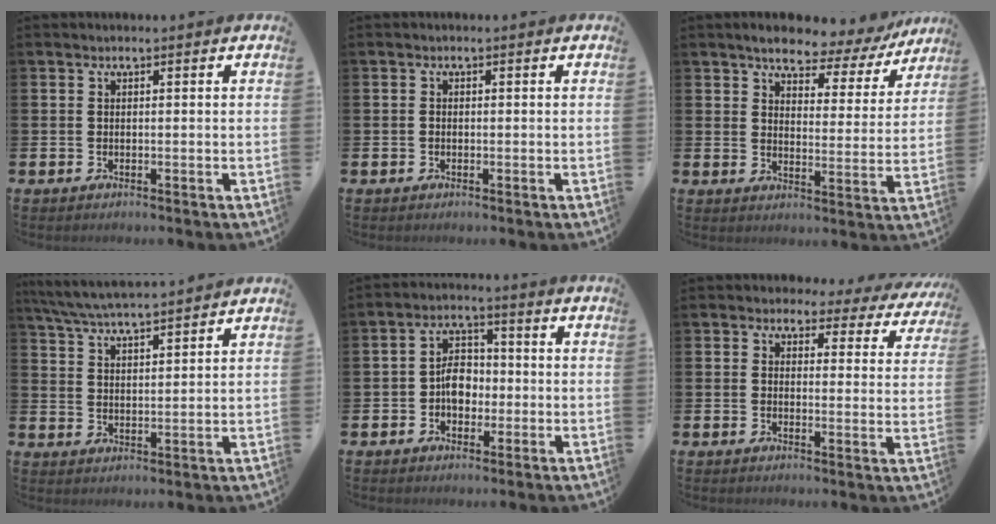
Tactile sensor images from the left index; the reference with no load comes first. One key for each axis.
{"total": 0.6, "fx": -0.3, "fy": 0.4, "fz": 0.2, "tx": -0.012, "ty": 0.006, "tz": -0.005}
{"total": 5.4, "fx": 5.0, "fy": 1.3, "fz": 1.5, "tx": -0.045, "ty": -0.041, "tz": 0.078}
{"total": 5.9, "fx": 5.8, "fy": 0.2, "fz": 1.2, "tx": -0.045, "ty": -0.032, "tz": 0.103}
{"total": 4.8, "fx": -0.8, "fy": 3.4, "fz": 3.3, "tx": -0.057, "ty": 0.011, "tz": -0.019}
{"total": 2.5, "fx": 1.8, "fy": 1.7, "fz": 0.3, "tx": -0.012, "ty": -0.017, "tz": 0.023}